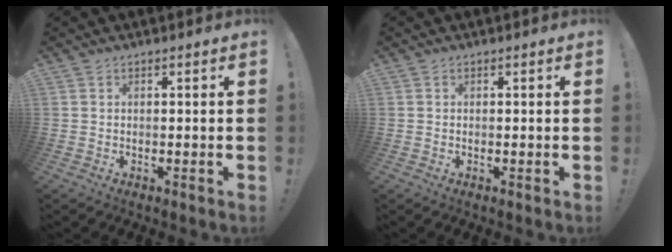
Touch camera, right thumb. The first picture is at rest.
{"total": 0.0}